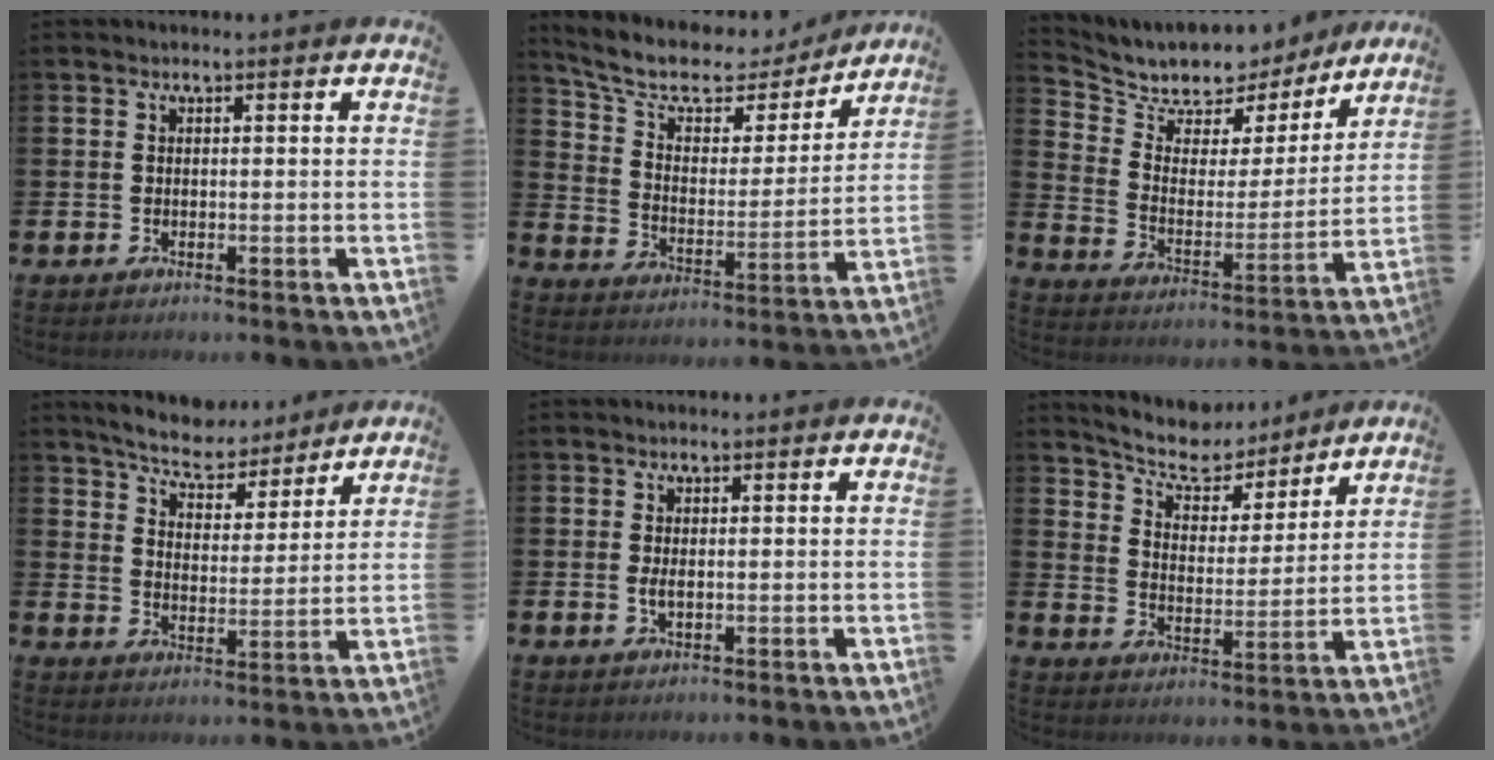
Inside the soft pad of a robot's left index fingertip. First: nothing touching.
{"total": 9.1, "force": [8.1, 3.4, 2.6], "torque": [-0.086, -0.055, 0.141]}
{"total": 8.0, "force": [7.2, 3.5, 0.9], "torque": [-0.060, -0.058, 0.125]}
{"total": 7.1, "force": [6.8, 1.6, 1.5], "torque": [-0.044, -0.047, 0.117]}
{"total": 1.3, "force": [0.1, 0.5, 1.2], "torque": [-0.010, -0.003, -0.003]}
{"total": 8.1, "force": [7.6, 2.4, 1.6], "torque": [-0.056, -0.056, 0.131]}